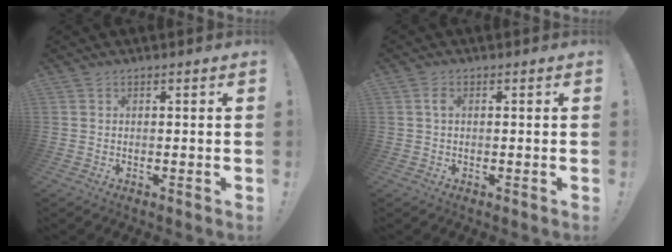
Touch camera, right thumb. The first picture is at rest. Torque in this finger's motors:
{"motor_torque": [-0.15, 0.01, 0.25, 0.13, -0.04]}